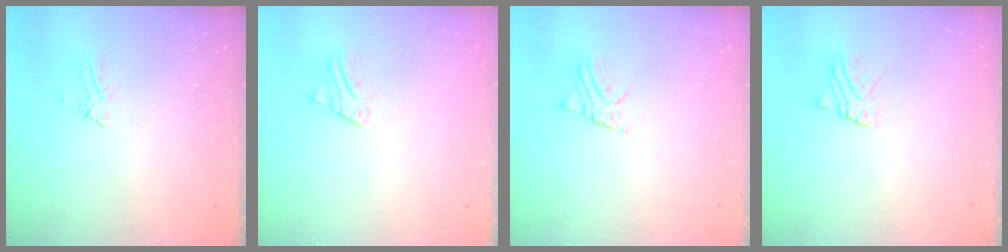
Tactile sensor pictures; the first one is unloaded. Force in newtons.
{"total": 1.8, "press": 1.7, "slide": 0.1}
{"total": 2.0, "press": 2.0, "slide": 0.2}
{"total": 2.6, "press": 2.6, "slide": 0.2}